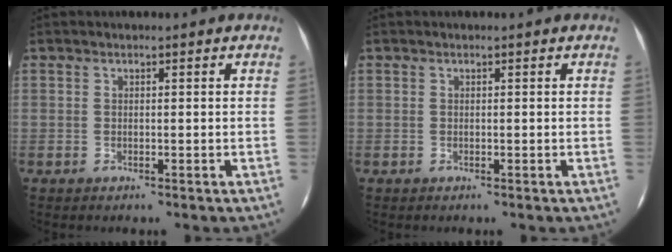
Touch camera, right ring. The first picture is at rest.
{"total": 0.0}